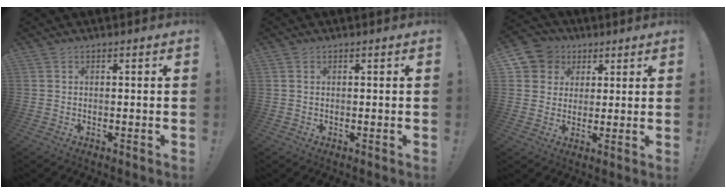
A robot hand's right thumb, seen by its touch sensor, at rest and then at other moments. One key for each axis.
{"total": 0.6, "fx": 0.3, "fy": 0.5, "fz": 0.3, "tx": -0.009, "ty": 0.004, "tz": 0.006}
{"total": 8.2, "fx": 2.7, "fy": 7.6, "fz": 1.7, "tx": -0.024, "ty": -0.013, "tz": 0.058}